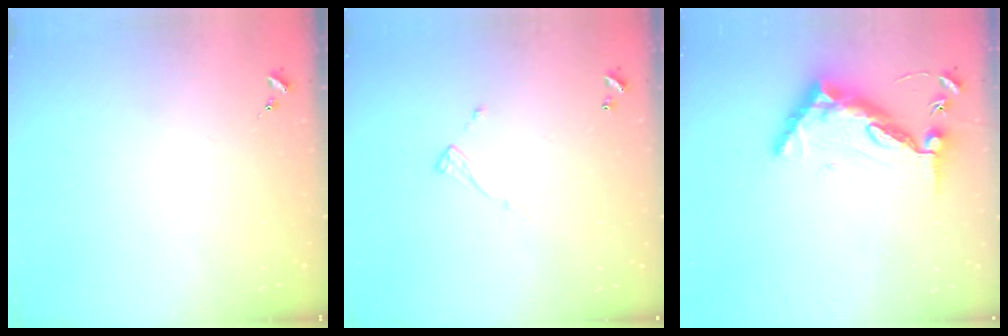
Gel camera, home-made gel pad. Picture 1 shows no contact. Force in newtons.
{"total": 7.0, "press": 7.0, "slide": 0.4}
{"total": 13.4, "press": 13.3, "slide": 1.4}